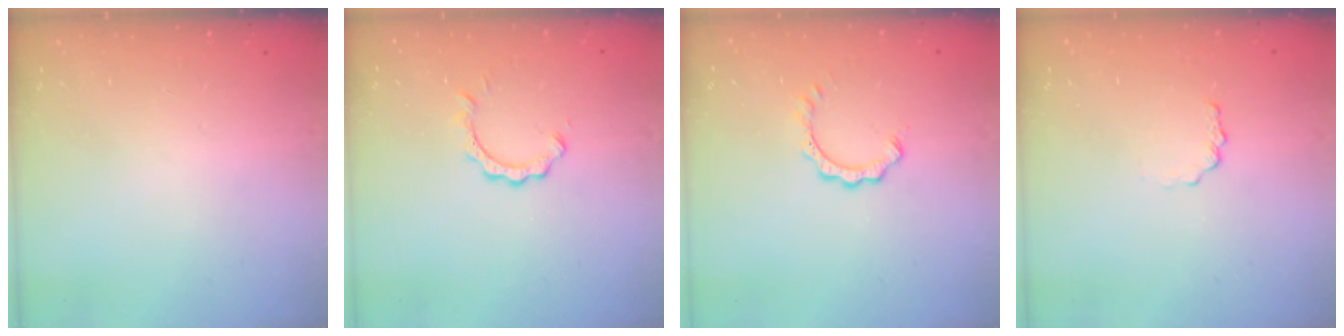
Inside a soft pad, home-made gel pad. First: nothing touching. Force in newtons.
{"total": 2.8, "press": 2.8, "slide": 0.2}
{"total": 4.0, "press": 4.0, "slide": 0.3}
{"total": 1.0, "press": 1.0, "slide": 0.2}